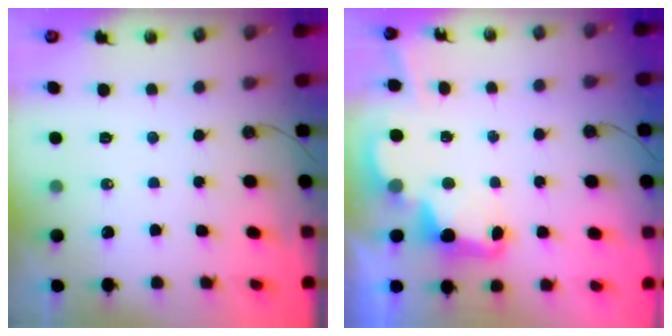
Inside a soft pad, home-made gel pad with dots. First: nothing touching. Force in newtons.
{"total": 3.6, "press": 3.6, "slide": 0.5}